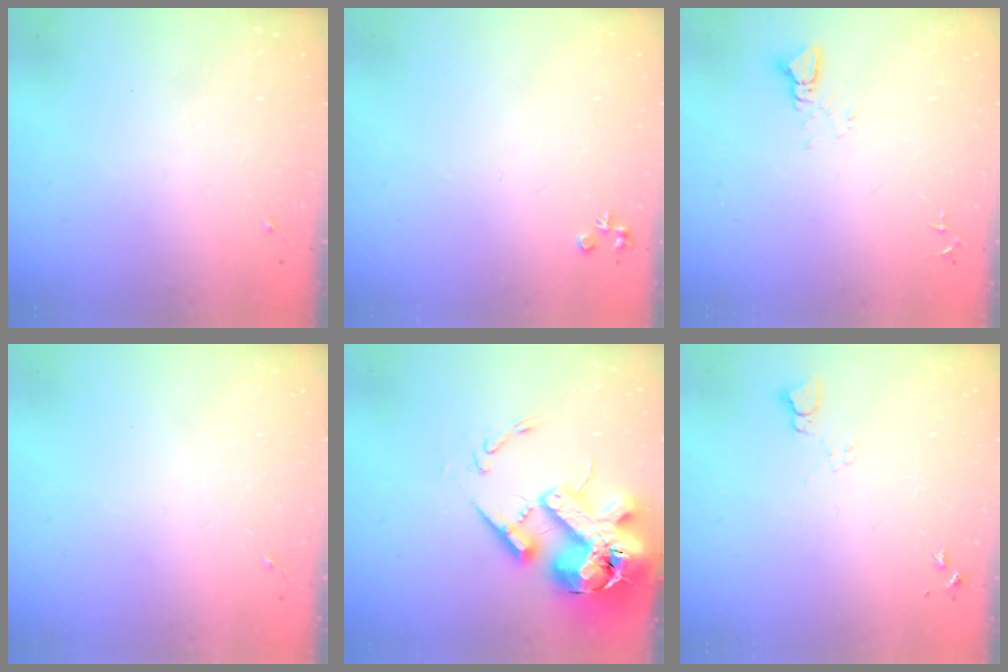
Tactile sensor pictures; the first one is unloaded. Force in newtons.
{"total": 4.0, "press": 4.0, "slide": 0.6}
{"total": 2.4, "press": 2.4, "slide": 0.1}
{"total": 0.0}
{"total": 20.8, "press": 20.5, "slide": 3.5}
{"total": 3.7, "press": 3.7, "slide": 0.4}